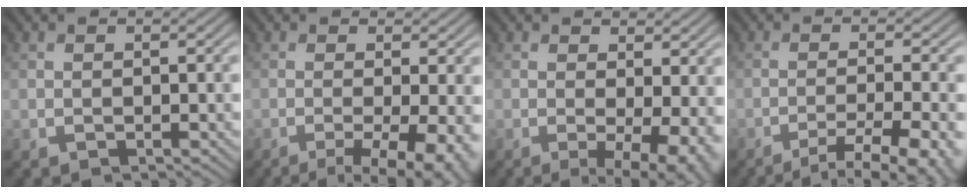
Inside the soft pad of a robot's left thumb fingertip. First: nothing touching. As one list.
[{"total": 7.9, "force": [-2.9, 2.1, 7.1], "torque": [-0.098, -0.009, -0.036]}, {"total": 6.9, "force": [-0.4, 2.1, 6.5], "torque": [-0.094, -0.008, -0.001]}, {"total": 8.2, "force": [-5.5, 1.3, 5.9], "torque": [-0.091, -0.006, -0.076]}]